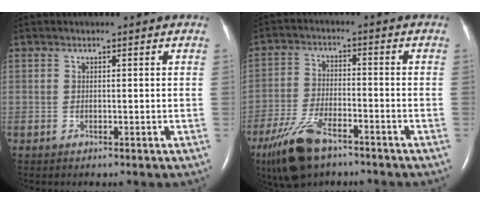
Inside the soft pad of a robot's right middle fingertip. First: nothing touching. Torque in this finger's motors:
{"motor_torque": [1.11, -1.03, 0.18, 0.06]}